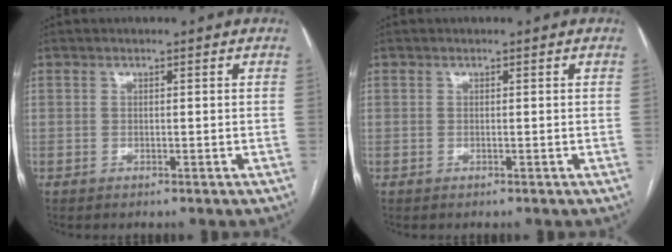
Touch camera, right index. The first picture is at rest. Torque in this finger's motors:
{"motor_torque": [0.13, 0.12, 0.00, 0.01]}